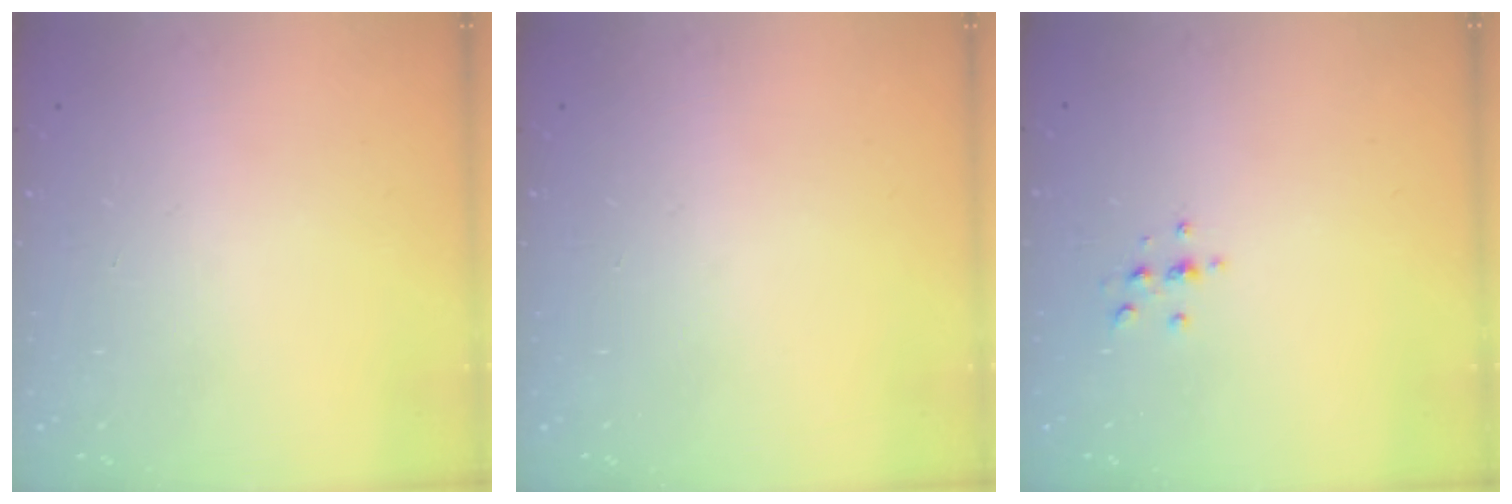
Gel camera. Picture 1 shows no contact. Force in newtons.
{"total": 0.0}
{"total": 2.2, "press": 2.1, "slide": 0.2}